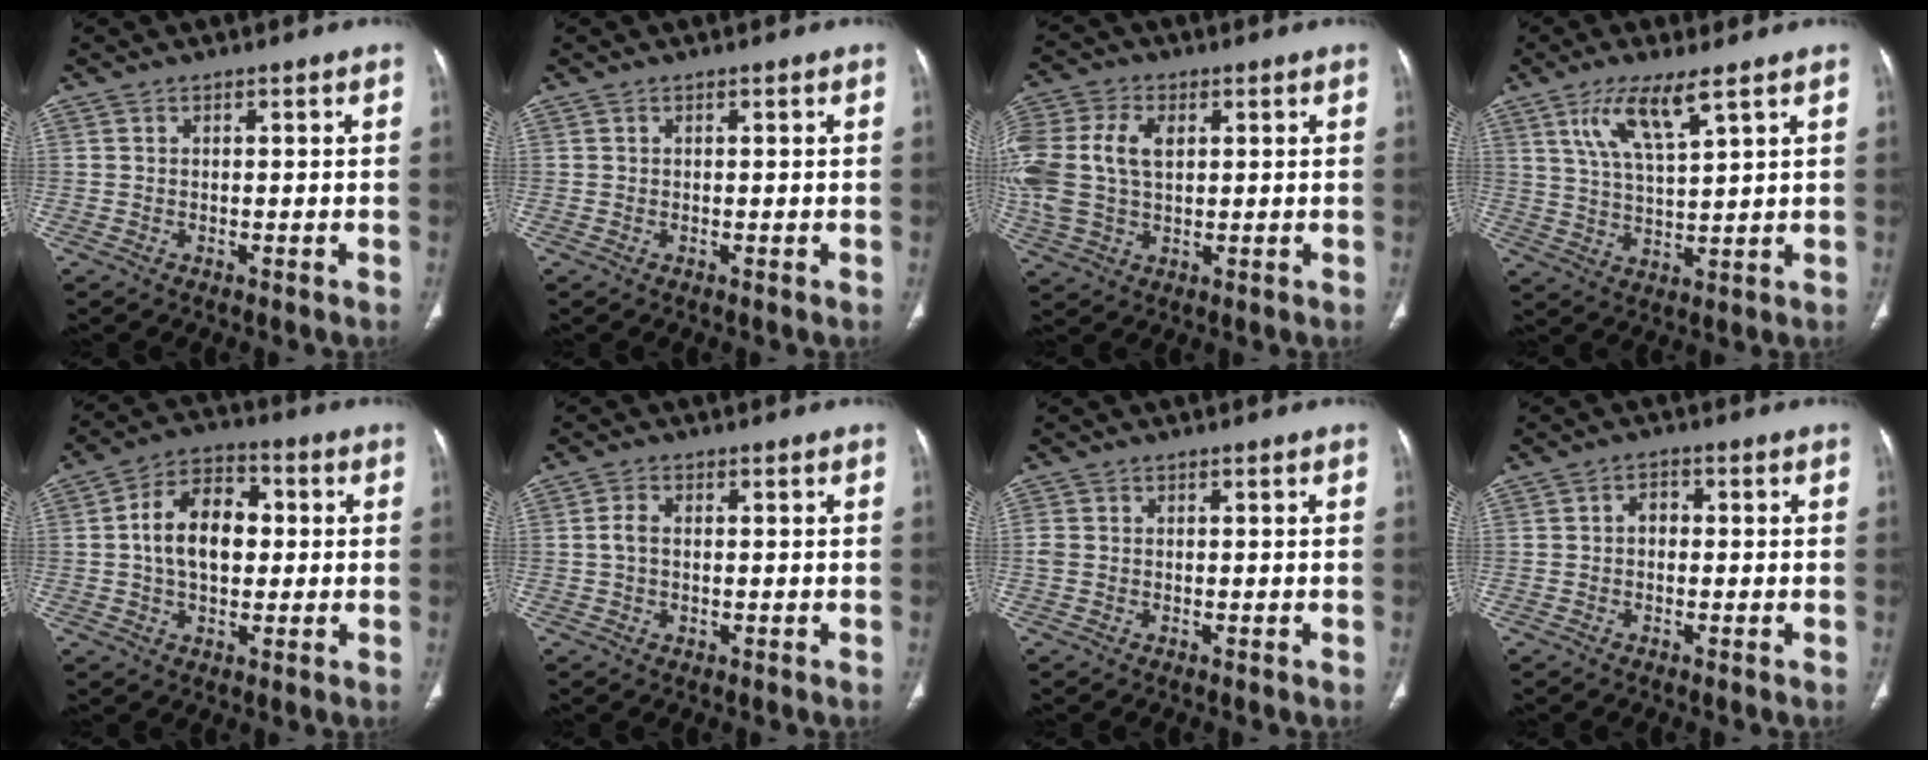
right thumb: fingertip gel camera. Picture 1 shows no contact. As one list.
[{"total": 0.0}, {"total": 16.8, "force": [2.8, 11.3, 12.0], "torque": [-0.309, 0.014, 0.058]}, {"total": 8.8, "force": [5.0, 1.9, 7.0], "torque": [-0.139, -0.024, 0.106]}, {"total": 11.9, "force": [0.8, 7.7, 9.0], "torque": [-0.137, 0.023, 0.005]}, {"total": 2.8, "force": [0.1, 1.8, 2.2], "torque": [-0.044, 0.002, -0.001]}, {"total": 1.5, "force": [-0.1, 1.3, 0.8], "torque": [-0.021, 0.000, -0.003]}, {"total": 2.3, "force": [-0.2, 1.8, 1.4], "torque": [-0.010, 0.012, -0.011]}]